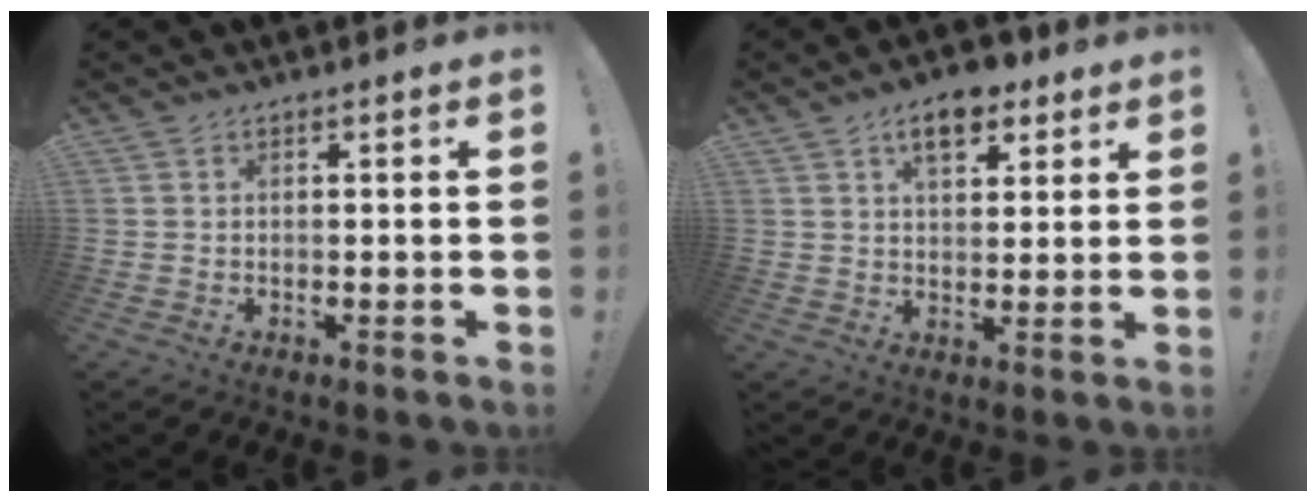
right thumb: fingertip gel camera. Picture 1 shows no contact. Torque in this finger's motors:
{"motor_torque": [0.53, 1.68, 0.97, 0.27, 0.00]}